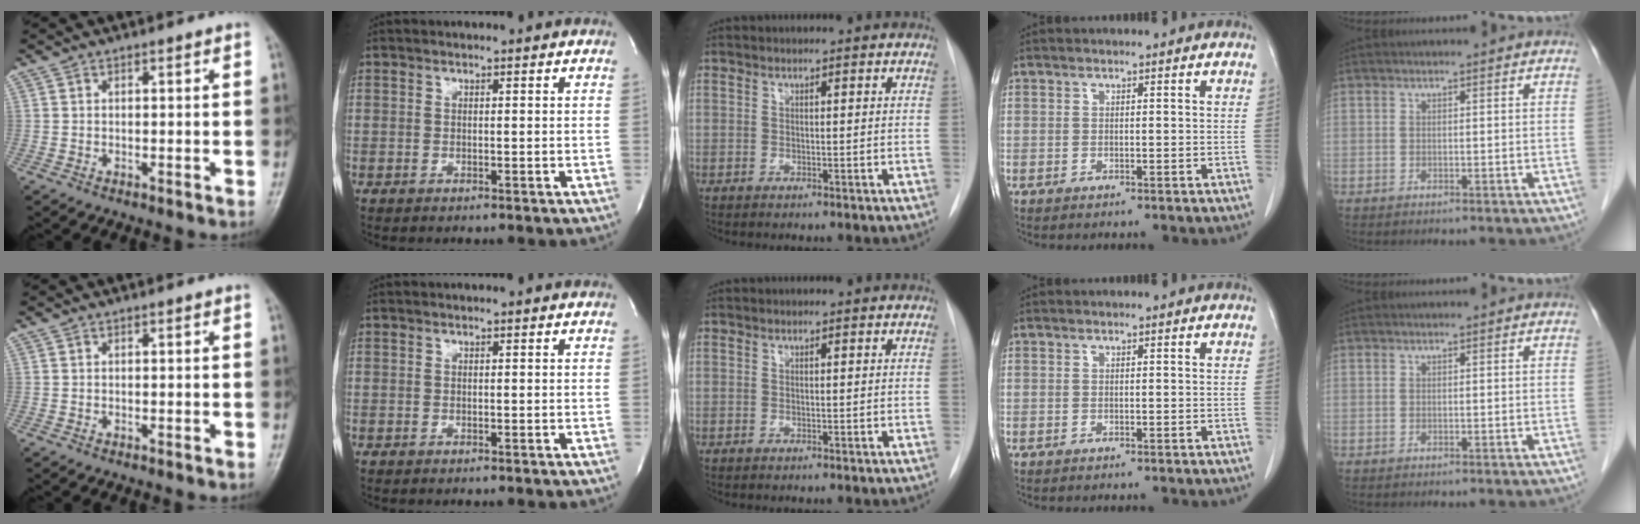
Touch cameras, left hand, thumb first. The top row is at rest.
{}